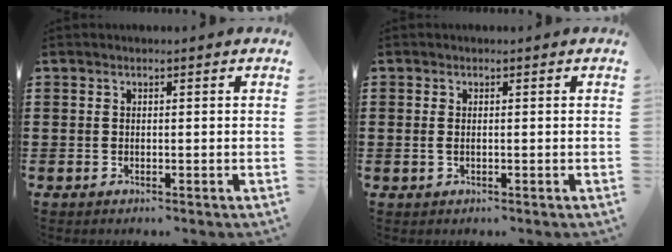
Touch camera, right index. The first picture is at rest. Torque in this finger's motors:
{"motor_torque": [-0.03, 0.50, -0.03, -0.01]}